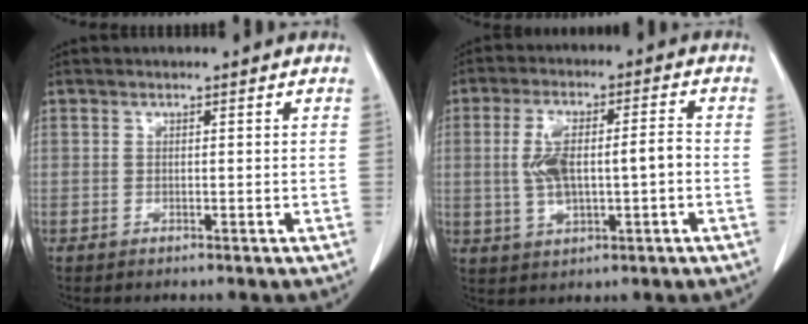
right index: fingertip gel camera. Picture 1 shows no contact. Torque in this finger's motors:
{"motor_torque": [0.32, 0.03, 0.27, 0.11]}